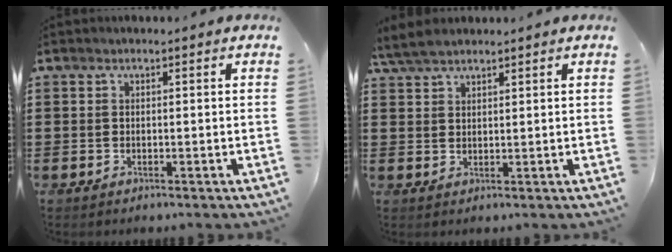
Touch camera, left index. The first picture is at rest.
{"total": 3.4, "force": [2.9, 1.1, 1.6], "torque": [-0.038, 0.002, 0.054]}